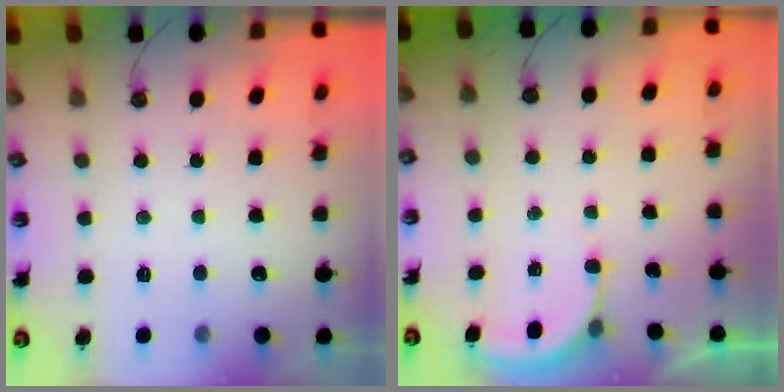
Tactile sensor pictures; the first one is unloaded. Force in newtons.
{"total": 2.9, "press": 2.9, "slide": 0.2}